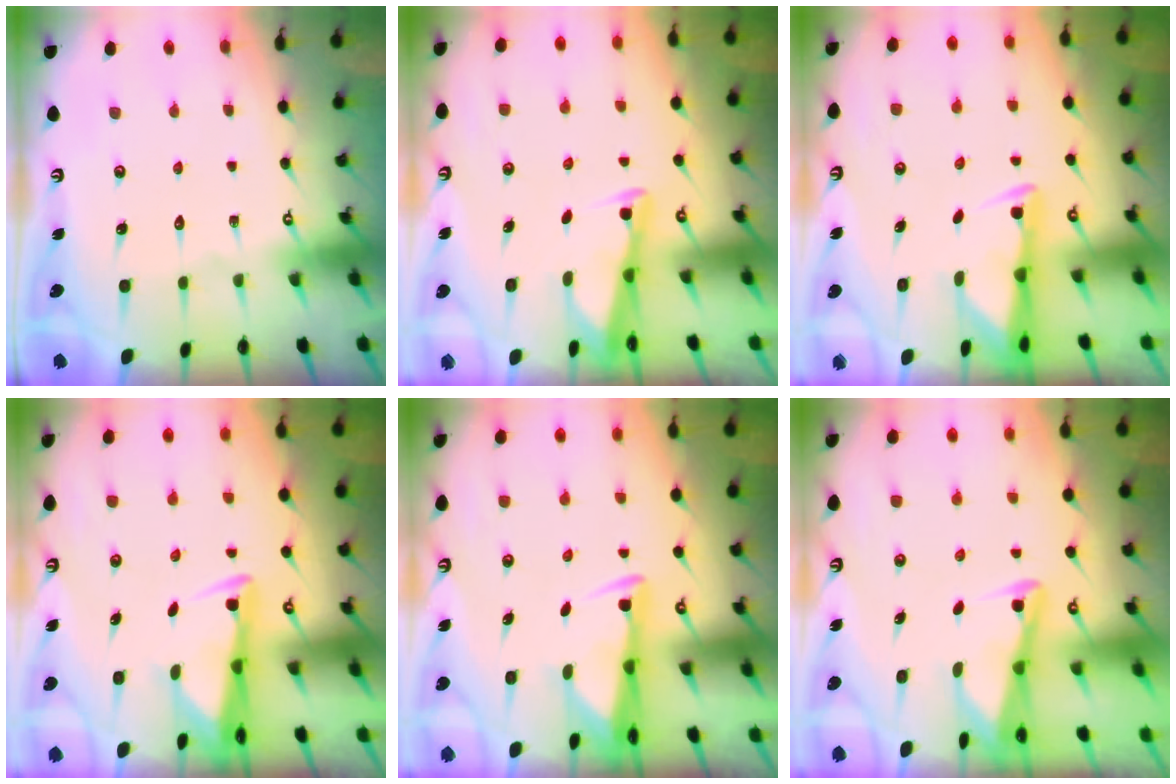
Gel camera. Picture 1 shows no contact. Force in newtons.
{"total": 3.0, "press": 2.9, "slide": 0.3}
{"total": 3.0, "press": 2.9, "slide": 0.5}
{"total": 3.0, "press": 2.9, "slide": 0.9}
{"total": 3.0, "press": 2.8, "slide": 0.9}
{"total": 2.8, "press": 2.8, "slide": 0.4}